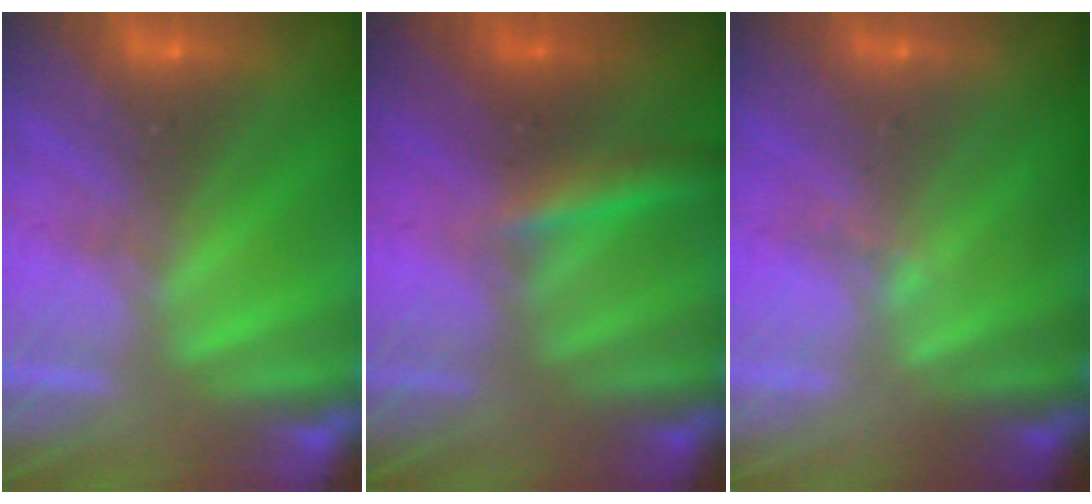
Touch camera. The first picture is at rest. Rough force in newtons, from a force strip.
{"total": 2.7}
{"total": 2.2}